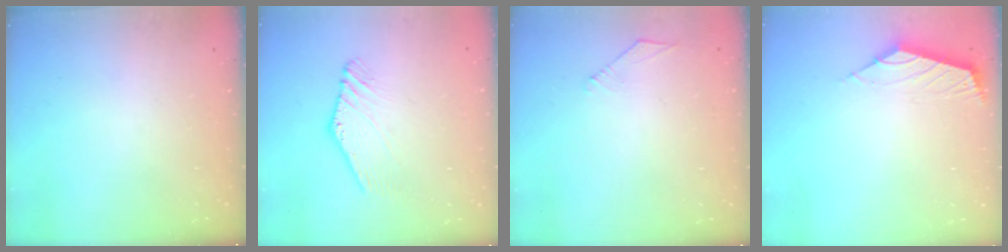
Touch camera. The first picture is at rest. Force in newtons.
{"total": 1.3, "press": 1.3, "slide": 0.3}
{"total": 2.6, "press": 2.5, "slide": 0.6}
{"total": 2.7, "press": 2.6, "slide": 0.6}